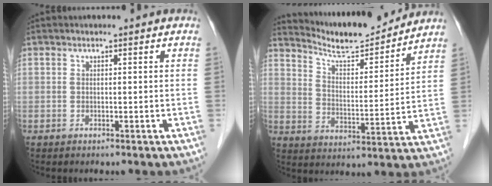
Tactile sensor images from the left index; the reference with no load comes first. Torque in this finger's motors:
{"motor_torque": [0.08, -0.08, 0.12, 0.08]}